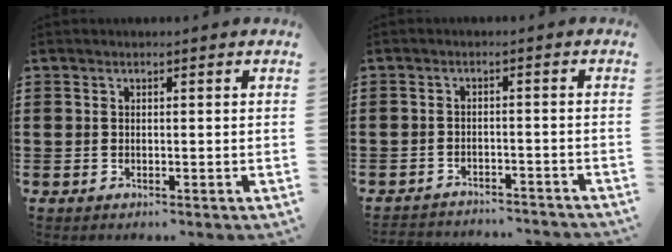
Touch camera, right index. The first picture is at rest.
{"total": 2.7, "force": [-2.7, 0.1, 0.0], "torque": [-0.006, -0.002, -0.058]}